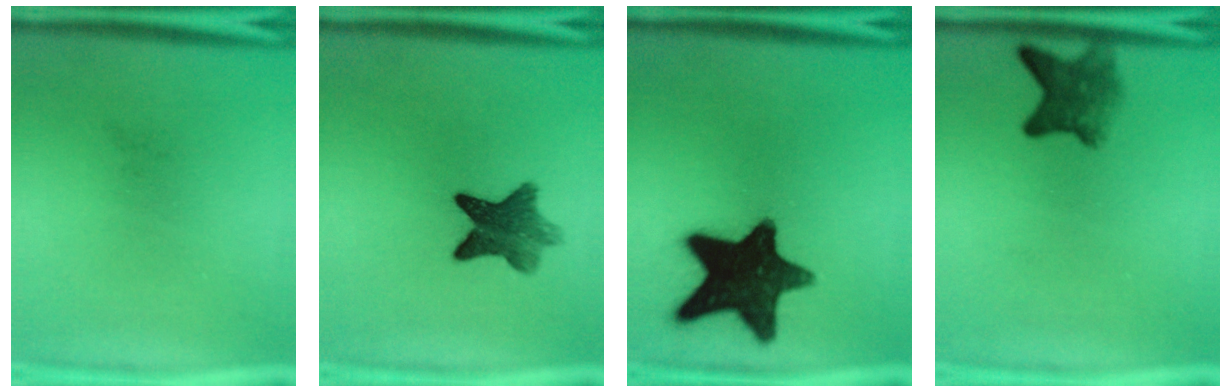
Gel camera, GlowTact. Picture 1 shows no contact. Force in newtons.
{"total": 8.1}
{"total": 17.6}
{"total": 5.2}